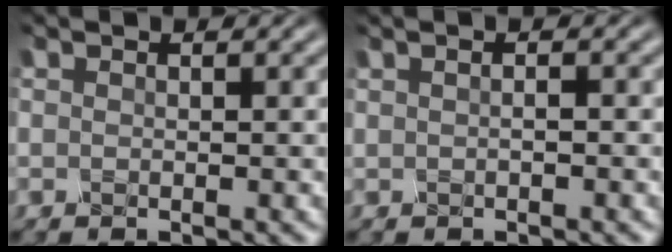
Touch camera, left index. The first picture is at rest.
{"total": 1.2, "force": [0.0, 0.6, 1.1], "torque": [-0.009, 0.001, -0.007]}